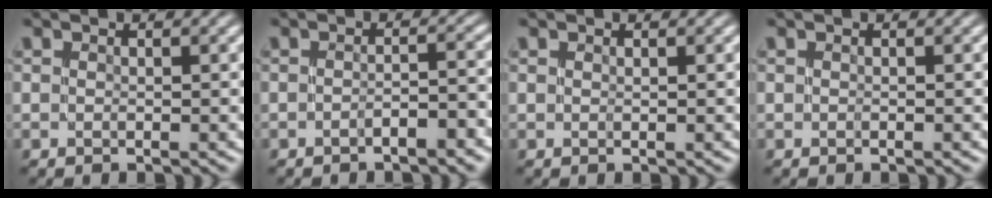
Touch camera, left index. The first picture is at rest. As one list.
[{"total": 2.1, "force": [-1.3, 0.3, 1.7], "torque": [-0.025, 0.009, -0.022]}, {"total": 0.0}, {"total": 0.0}]